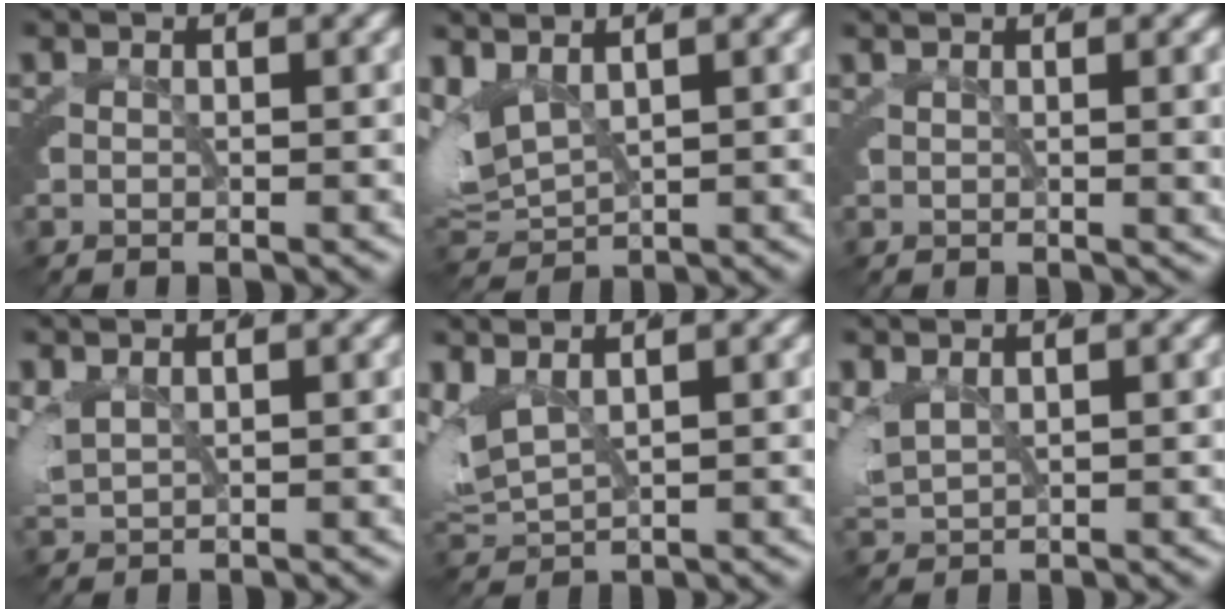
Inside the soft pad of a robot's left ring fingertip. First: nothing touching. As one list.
[{"total": 7.3, "force": [0.9, 5.9, 4.2], "torque": [-0.128, -0.019, 0.021]}, {"total": 2.4, "force": [1.5, 0.3, 1.9], "torque": [-0.011, 0.004, 0.019]}, {"total": 2.8, "force": [1.3, 1.8, 1.7], "torque": [-0.050, -0.005, 0.031]}, {"total": 5.7, "force": [1.2, 4.3, 3.6], "torque": [-0.104, -0.013, 0.027]}, {"total": 3.5, "force": [1.3, 2.4, 2.2], "torque": [-0.063, -0.007, 0.032]}]